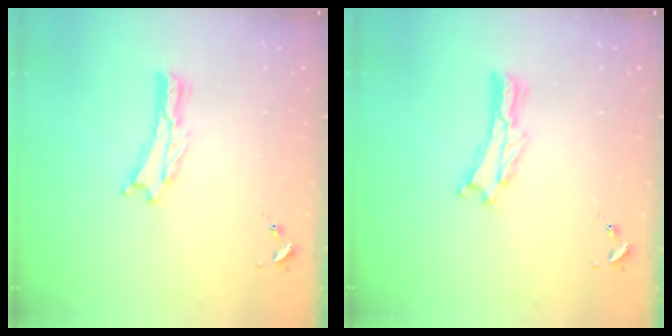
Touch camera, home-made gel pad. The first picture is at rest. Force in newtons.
{"total": 0.0}